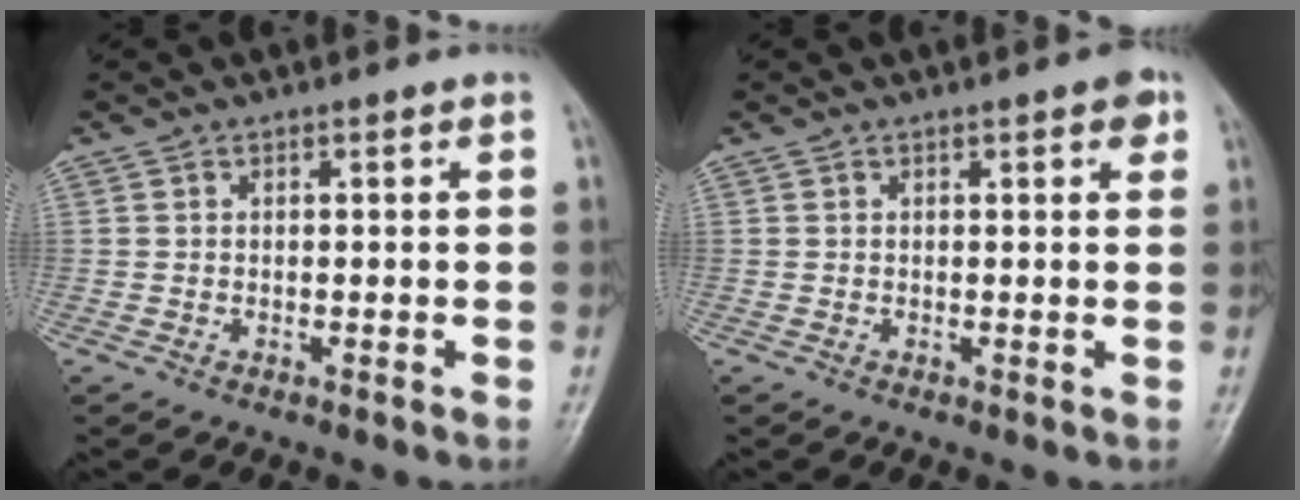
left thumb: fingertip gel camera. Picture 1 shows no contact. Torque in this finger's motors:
{"motor_torque": [0.46, 0.35, 0.22, -0.34, 0.01]}